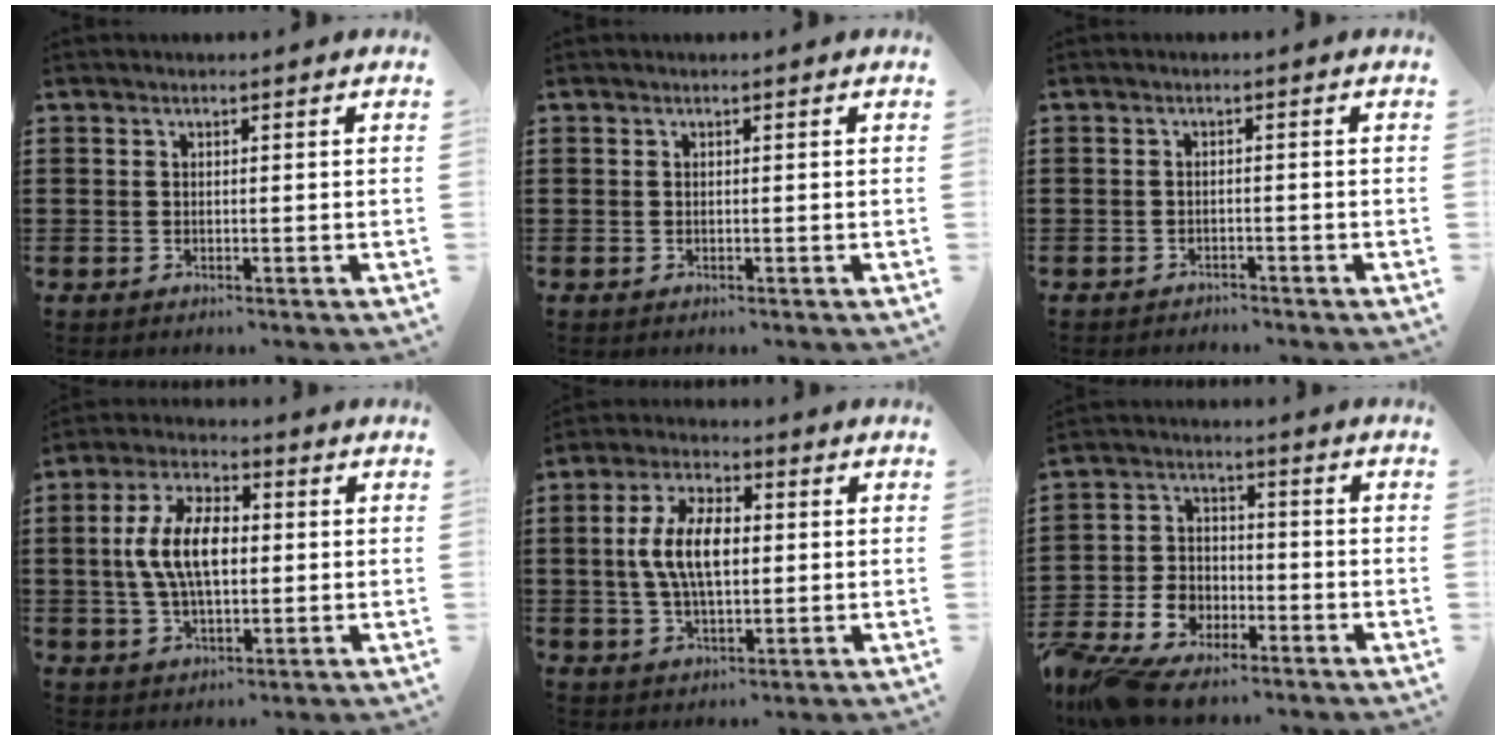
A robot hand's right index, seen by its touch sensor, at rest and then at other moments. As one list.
[{"total": 0.0}, {"total": 1.3, "force": [-1.3, 0.1, -0.1], "torque": [-0.004, -0.001, -0.029]}, {"total": 9.1, "force": [0.4, 4.5, 7.9], "torque": [-0.178, 0.004, -0.001]}, {"total": 8.4, "force": [0.3, 3.9, 7.5], "torque": [-0.162, 0.005, 0.000]}, {"total": 7.4, "force": [-5.0, 4.6, 3.0], "torque": [-0.095, 0.010, -0.102]}]